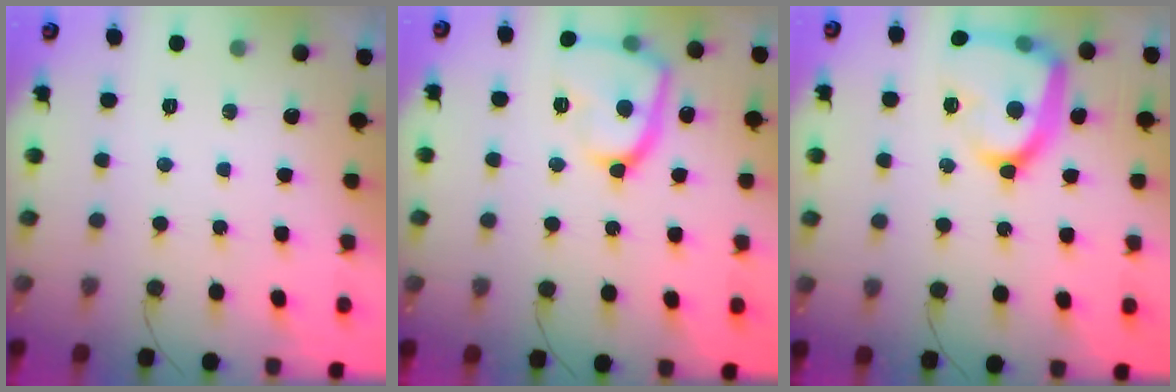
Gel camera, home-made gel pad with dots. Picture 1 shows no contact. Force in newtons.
{"total": 16.4, "press": 16.3, "slide": 1.6}
{"total": 18.2, "press": 18.1, "slide": 1.2}